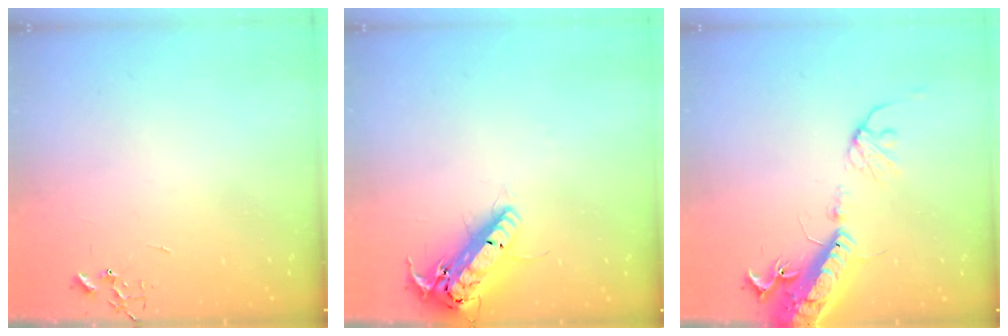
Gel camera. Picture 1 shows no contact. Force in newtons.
{"total": 18.4, "press": 18.1, "slide": 3.2}
{"total": 16.6, "press": 16.2, "slide": 3.8}